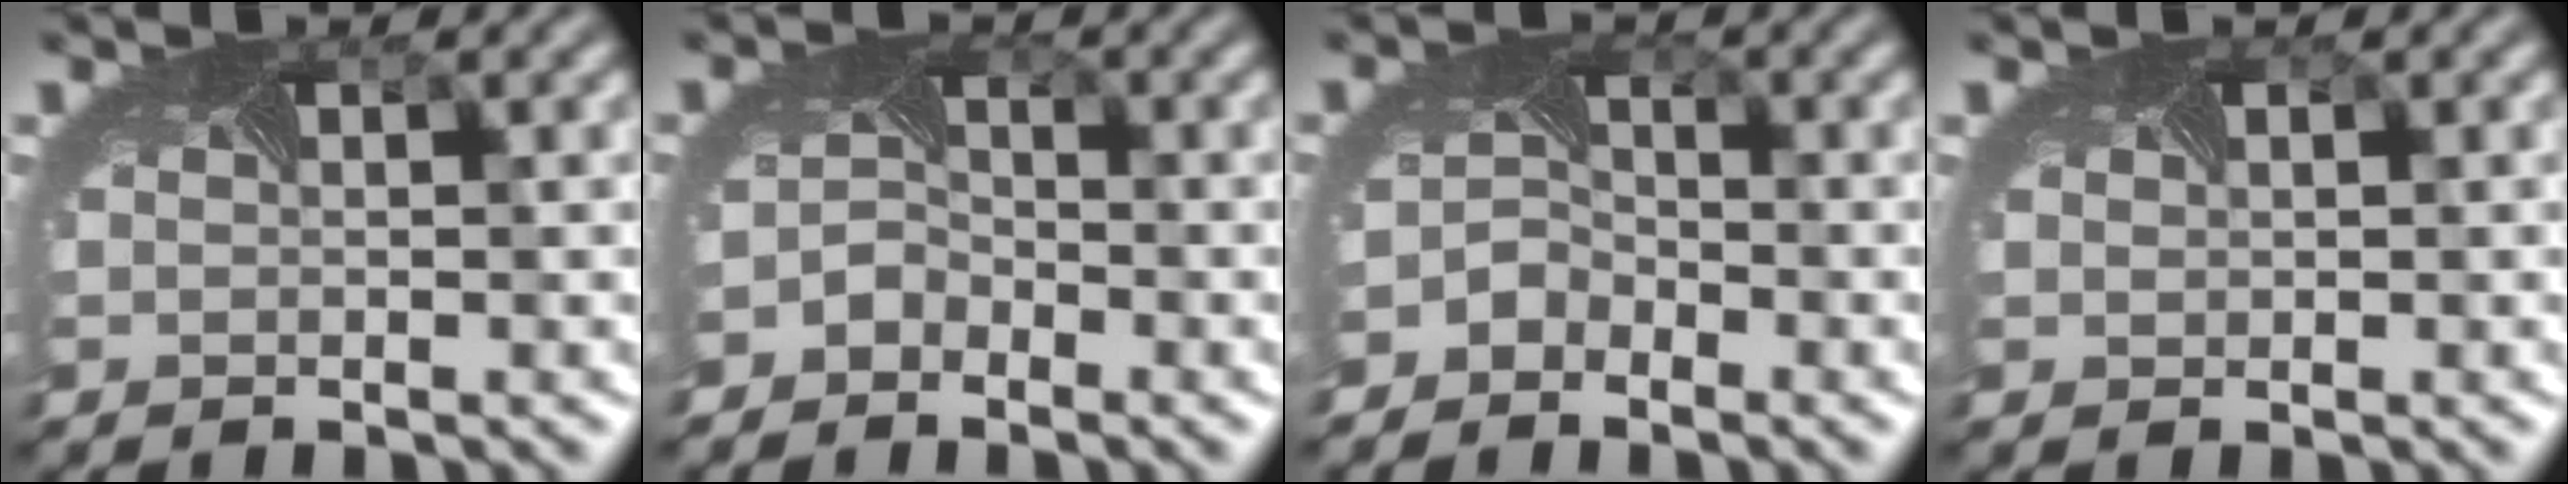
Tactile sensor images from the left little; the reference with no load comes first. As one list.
[{"total": 1.9, "force": [-1.7, 0.9, 0.1], "torque": [-0.009, -0.002, -0.039]}, {"total": 2.1, "force": [-1.9, 1.0, 0.1], "torque": [-0.007, -0.003, -0.042]}, {"total": 0.8, "force": [0.5, 0.5, 0.2], "torque": [-0.005, -0.004, 0.010]}]